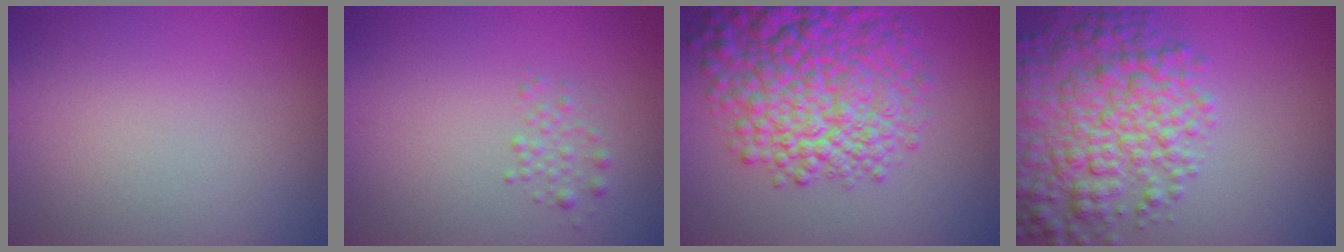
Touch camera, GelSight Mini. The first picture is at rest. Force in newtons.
{"total": 1.2, "press": 1.1, "slide": 0.1}
{"total": 11.7, "press": 11.7, "slide": 0.6}
{"total": 8.1, "press": 8.1, "slide": 0.3}